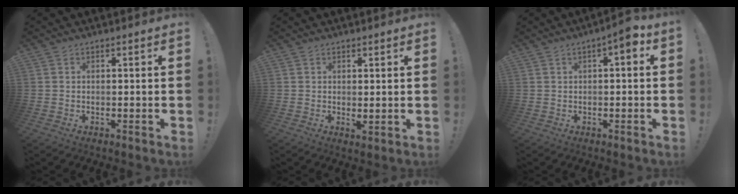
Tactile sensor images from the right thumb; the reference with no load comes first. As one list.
[{"total": 1.6, "force": [1.0, 0.5, 1.2], "torque": [-0.013, -0.009, 0.017]}, {"total": 3.5, "force": [0.6, 0.6, 3.4], "torque": [-0.043, -0.008, 0.003]}]